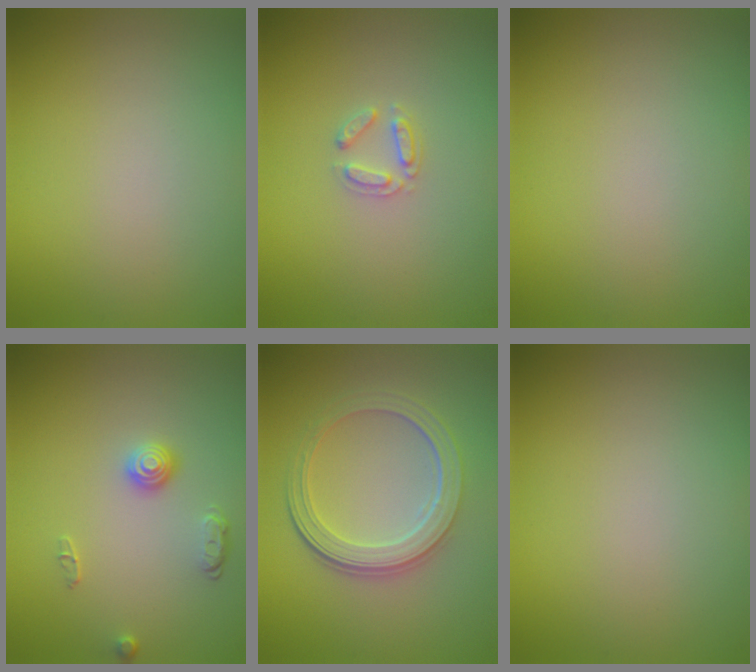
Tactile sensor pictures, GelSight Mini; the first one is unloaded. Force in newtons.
{"total": 1.7, "press": 1.7, "slide": 0.2}
{"total": 0.0}
{"total": 1.7, "press": 1.4, "slide": 1.0}
{"total": 4.7, "press": 3.6, "slide": 2.9}
{"total": 0.0}